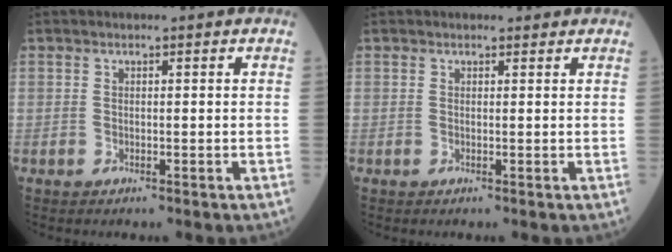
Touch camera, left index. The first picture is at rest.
{"total": 1.0, "force": [0.8, 0.5, 0.0], "torque": [-0.005, 0.002, 0.008]}